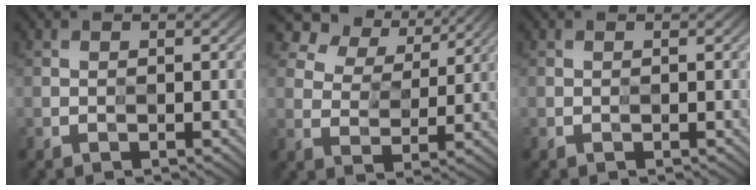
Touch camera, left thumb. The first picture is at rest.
{"total": 7.6, "force": [5.9, 4.1, 2.6], "torque": [-0.058, 0.008, 0.097]}
{"total": 0.0}